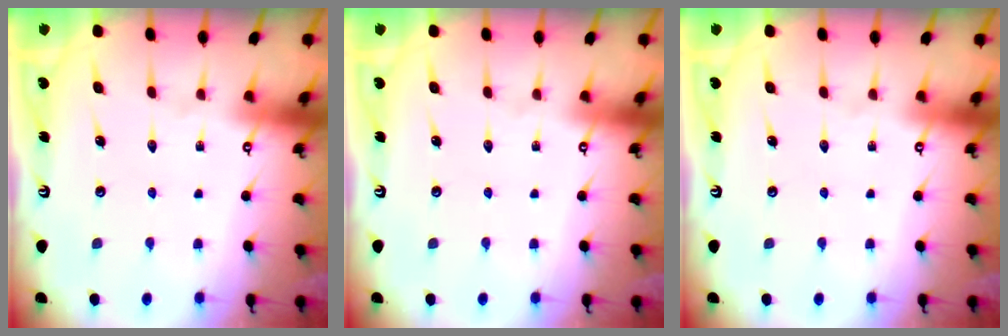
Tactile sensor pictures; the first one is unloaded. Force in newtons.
{"total": 0.0}
{"total": 0.0}